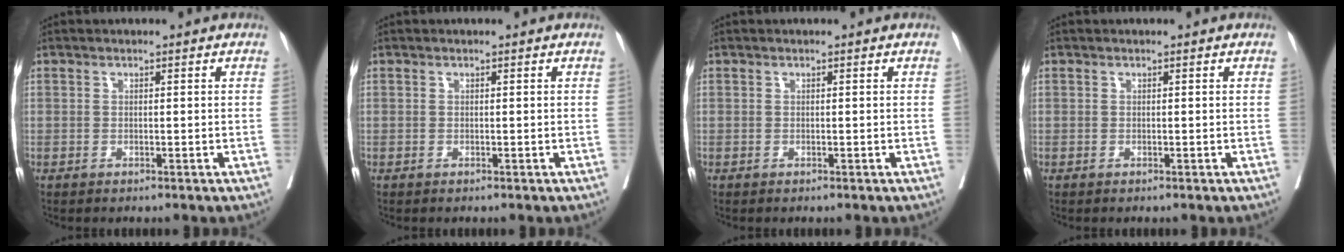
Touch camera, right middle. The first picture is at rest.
{"total": 0.0}
{"total": 0.0}
{"total": 0.0}